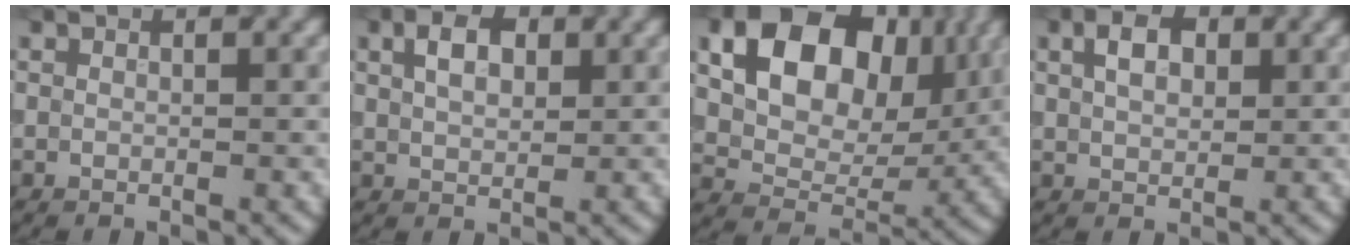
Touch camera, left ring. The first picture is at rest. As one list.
[{"total": 3.2, "force": [1.1, 2.0, 2.3], "torque": [-0.045, 0.007, 0.020]}, {"total": 12.1, "force": [3.9, 8.2, 8.0], "torque": [-0.135, 0.000, 0.065]}, {"total": 3.1, "force": [1.1, 2.0, 2.2], "torque": [-0.043, 0.006, 0.018]}]